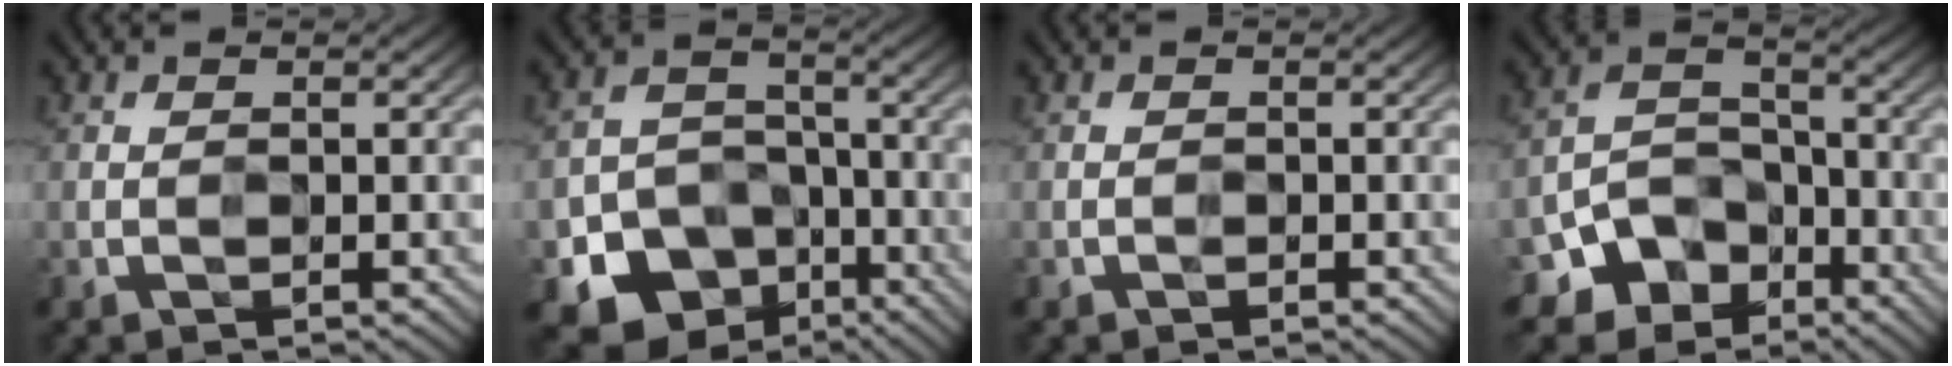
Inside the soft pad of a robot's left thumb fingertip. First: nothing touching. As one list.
[{"total": 11.9, "force": [-6.2, 9.3, 4.1], "torque": [-0.092, -0.033, -0.109]}, {"total": 0.0}, {"total": 9.6, "force": [-6.2, 6.7, 3.2], "torque": [-0.073, -0.010, -0.113]}]